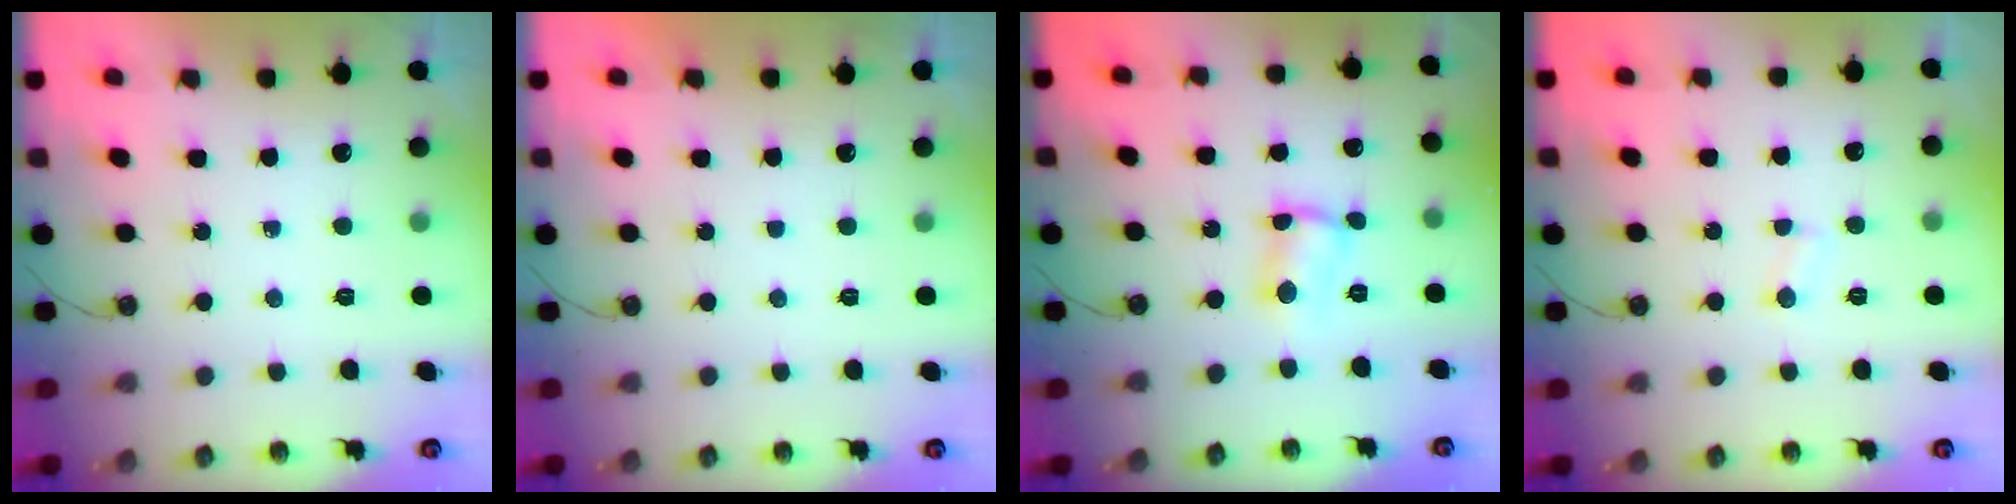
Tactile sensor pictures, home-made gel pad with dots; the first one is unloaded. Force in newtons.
{"total": 0.0}
{"total": 3.7, "press": 3.7, "slide": 0.2}
{"total": 1.8, "press": 1.8, "slide": 0.2}